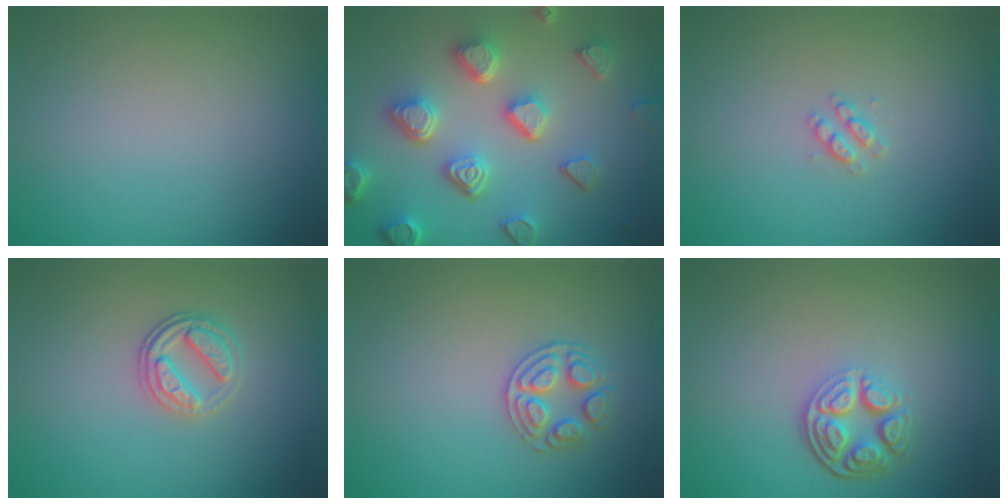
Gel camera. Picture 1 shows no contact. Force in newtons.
{"total": 6.7, "press": 5.3, "slide": 4.0}
{"total": 1.4, "press": 1.3, "slide": 0.3}
{"total": 2.7, "press": 2.5, "slide": 0.9}
{"total": 2.6, "press": 2.6, "slide": 0.4}
{"total": 4.5, "press": 3.4, "slide": 2.9}